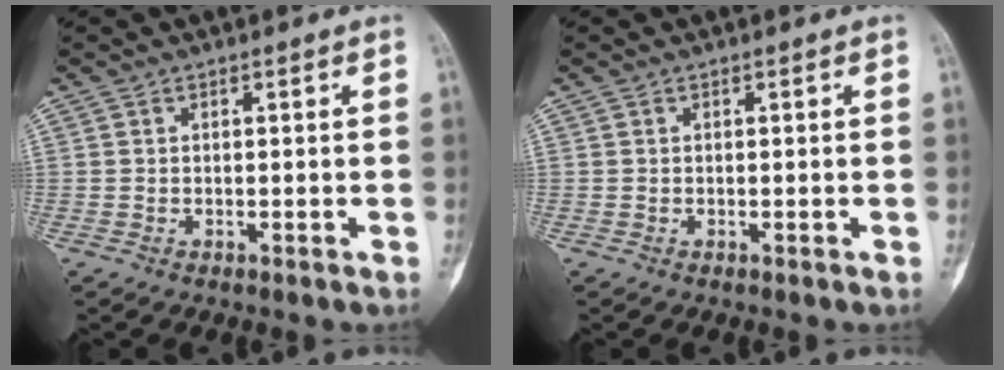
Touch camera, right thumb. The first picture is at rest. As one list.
[{"total": 0.0}]